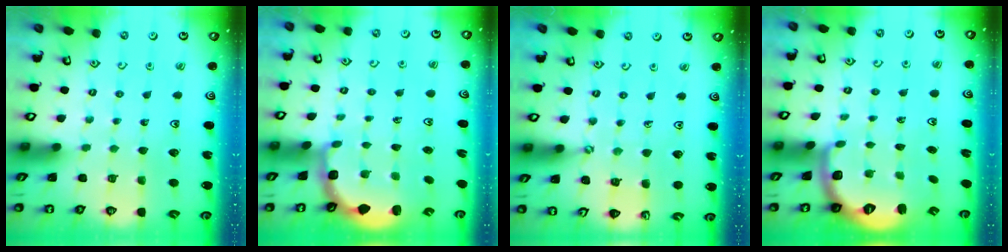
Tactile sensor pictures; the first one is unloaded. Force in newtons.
{"total": 2.7, "press": 2.1, "slide": 1.7}
{"total": 2.3, "press": 2.2, "slide": 0.3}
{"total": 2.5, "press": 1.9, "slide": 1.6}